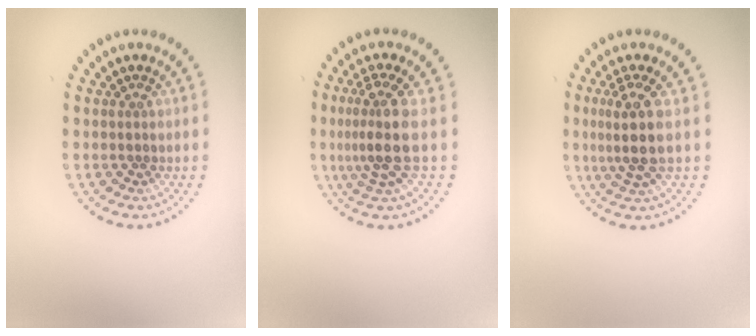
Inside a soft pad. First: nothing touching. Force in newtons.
{"total": 3.8, "press": 2.8, "slide": 2.5}
{"total": 3.5, "press": 2.9, "slide": 2.1}